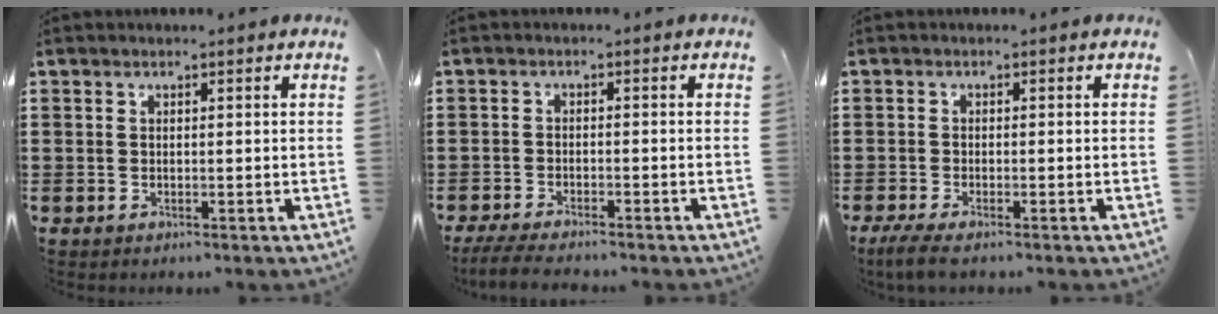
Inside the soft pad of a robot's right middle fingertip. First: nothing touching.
{"total": 3.4, "force": [-3.2, 0.1, 1.1], "torque": [-0.033, -0.011, -0.068]}
{"total": 2.5, "force": [-2.0, 0.1, 1.4], "torque": [-0.040, -0.009, -0.042]}